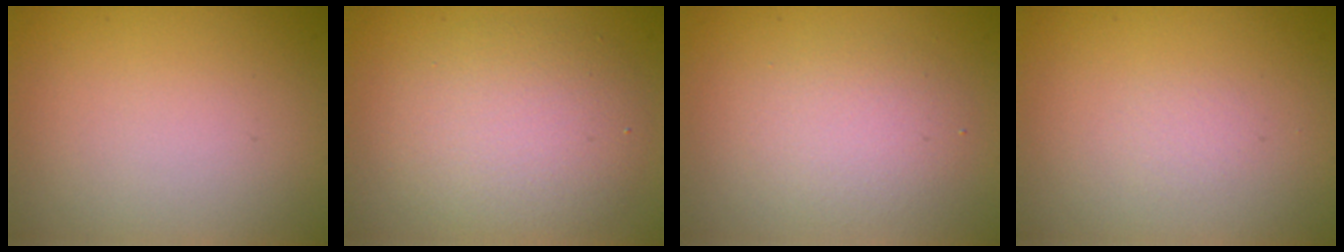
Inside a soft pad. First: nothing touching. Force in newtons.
{"total": 4.9, "press": 4.9, "slide": 0.4}
{"total": 2.9, "press": 2.8, "slide": 0.2}
{"total": 0.5, "press": 0.5, "slide": 0.0}